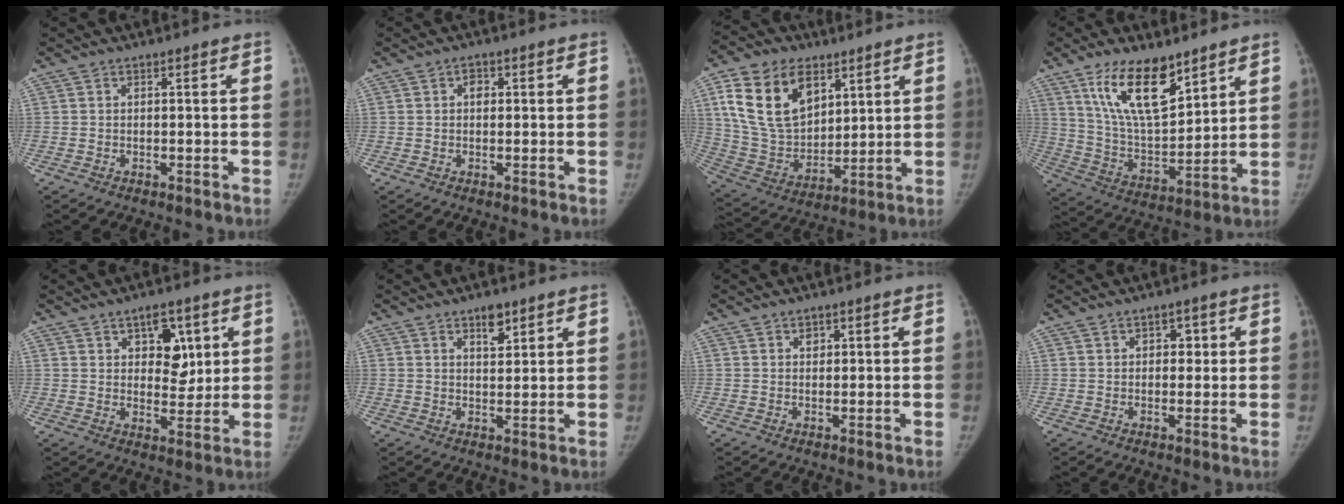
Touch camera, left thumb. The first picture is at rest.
{"total": 1.8, "force": [0.5, 1.3, 1.2], "torque": [-0.010, 0.003, 0.003]}
{"total": 19.6, "force": [8.5, 12.6, 12.4], "torque": [-0.205, -0.029, 0.169]}
{"total": 16.3, "force": [10.1, 6.7, 10.9], "torque": [-0.160, -0.059, 0.197]}
{"total": 8.1, "force": [3.5, 4.9, 5.4], "torque": [-0.045, -0.020, 0.054]}
{"total": 4.1, "force": [2.7, 1.9, 2.4], "torque": [-0.021, -0.017, 0.044]}
{"total": 1.4, "force": [0.7, 1.0, 0.6], "torque": [0.000, -0.002, 0.010]}
{"total": 2.8, "force": [0.9, 2.0, 1.7], "torque": [-0.004, 0.000, 0.010]}